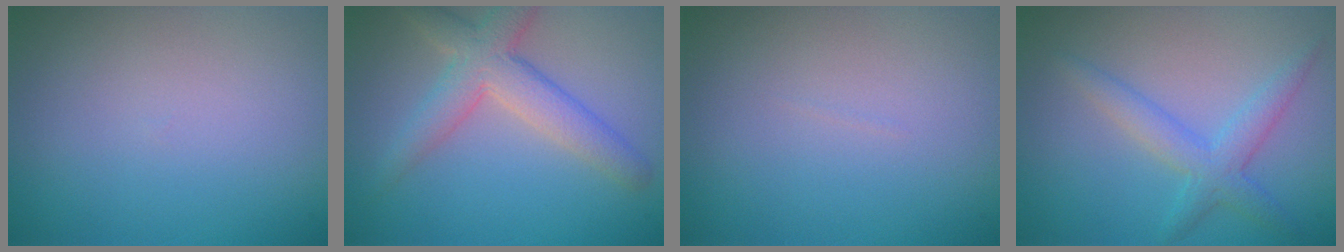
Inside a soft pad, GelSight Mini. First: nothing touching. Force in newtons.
{"total": 4.6, "press": 4.6, "slide": 0.3}
{"total": 0.0}
{"total": 2.8, "press": 2.8, "slide": 0.1}